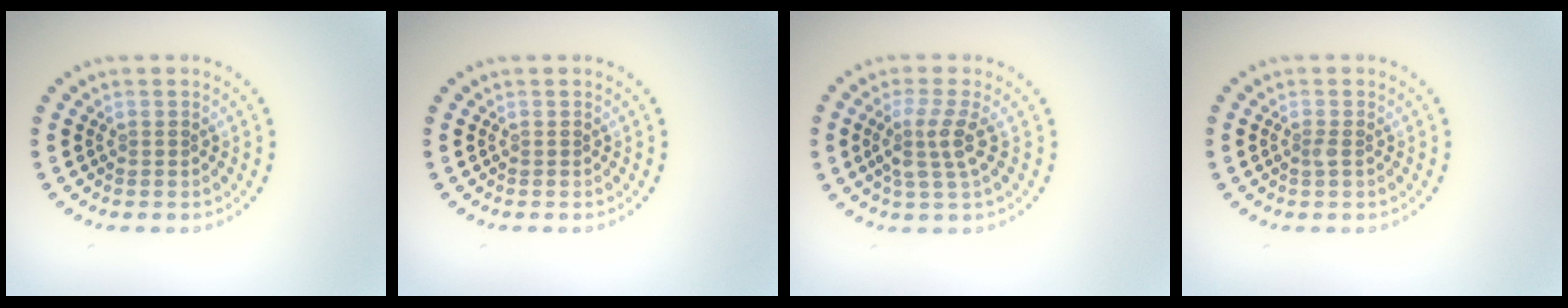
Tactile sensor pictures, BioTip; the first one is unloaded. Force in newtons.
{"total": 0.0}
{"total": 2.9, "press": 2.3, "slide": 1.8}
{"total": 0.6, "press": 0.5, "slide": 0.2}